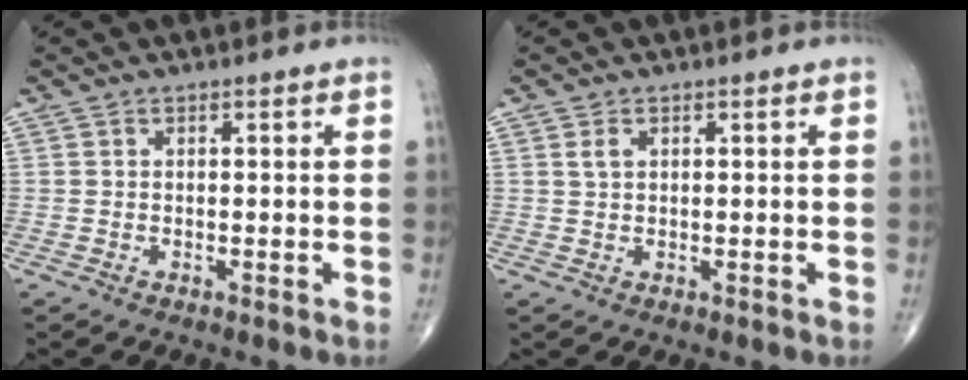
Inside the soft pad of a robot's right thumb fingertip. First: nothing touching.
{"total": 2.4, "force": [0.9, 1.6, 1.6], "torque": [-0.023, 0.000, 0.018]}